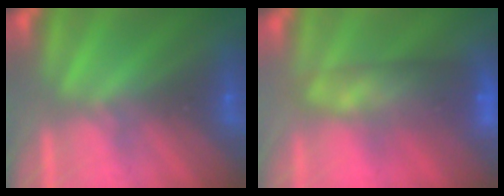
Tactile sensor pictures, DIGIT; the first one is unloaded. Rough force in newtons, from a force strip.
{"total": 7.0}